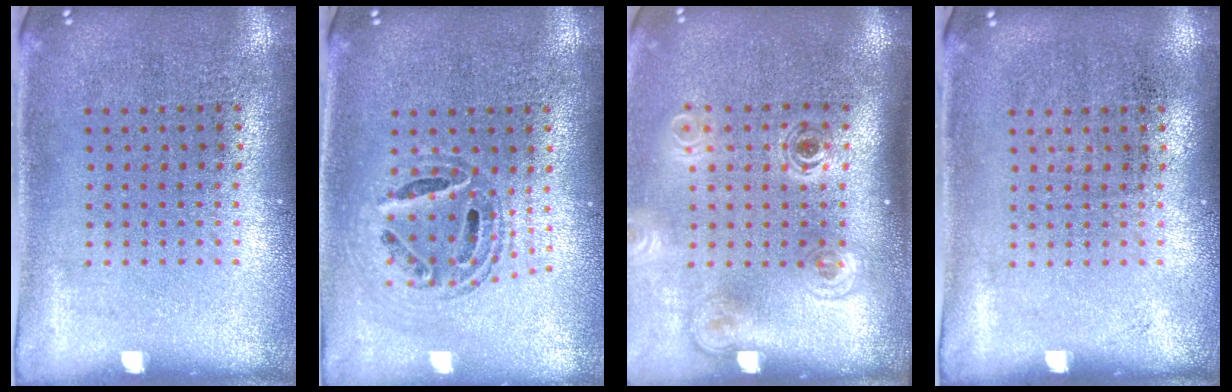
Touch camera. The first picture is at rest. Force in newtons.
{"total": 0.8, "press": 0.8, "slide": 0.1}
{"total": 1.9, "press": 1.3, "slide": 1.4}
{"total": 0.0}